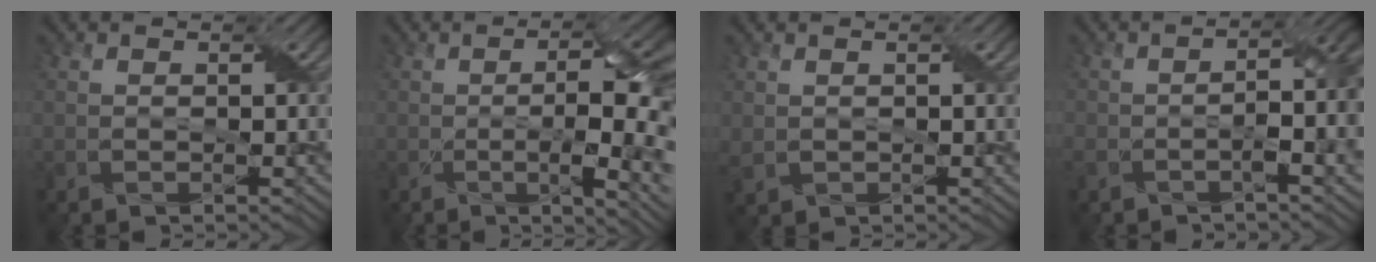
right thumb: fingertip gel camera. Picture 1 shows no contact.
{"total": 11.0, "force": [-1.2, 3.9, 10.2], "torque": [-0.127, -0.005, -0.015]}
{"total": 1.7, "force": [0.6, 1.2, 1.1], "torque": [-0.032, -0.001, 0.015]}
{"total": 8.3, "force": [-2.8, 3.0, 7.3], "torque": [-0.124, -0.007, -0.050]}